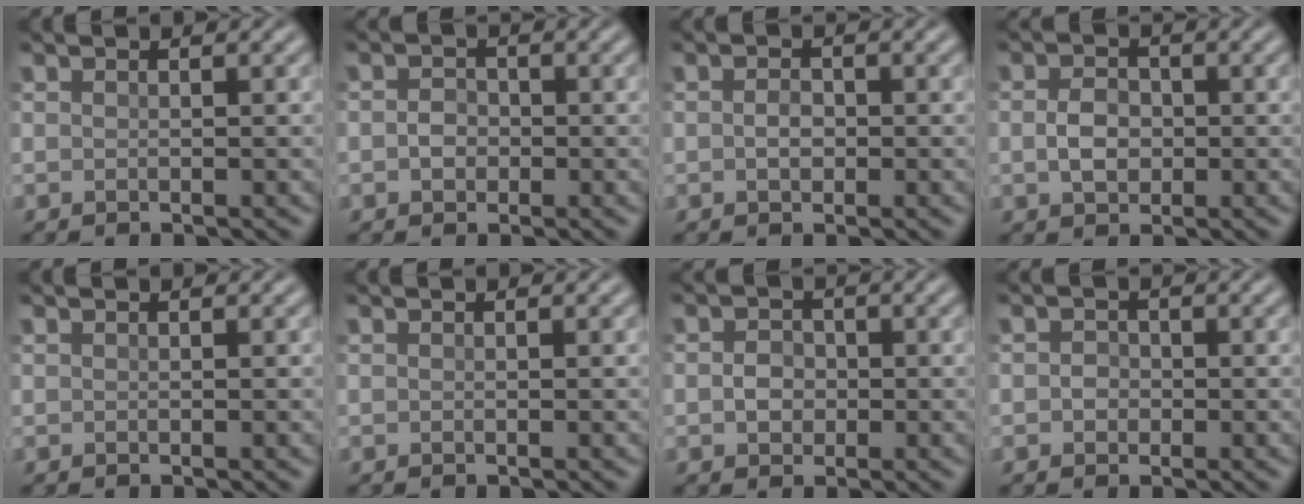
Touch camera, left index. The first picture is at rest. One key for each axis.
{"total": 1.7, "fx": -0.4, "fy": 1.5, "fz": 0.8, "tx": -0.015, "ty": 0.000, "tz": -0.011}
{"total": 1.5, "fx": -0.2, "fy": 1.1, "fz": 1.1, "tx": -0.021, "ty": 0.001, "tz": -0.007}
{"total": 2.9, "fx": -0.3, "fy": 2.2, "fz": 1.9, "tx": -0.039, "ty": 0.000, "tz": -0.009}
{"total": 0.0}
{"total": 0.0}
{"total": 2.1, "fx": -0.3, "fy": 1.8, "fz": 1.0, "tx": -0.017, "ty": 0.002, "tz": -0.010}
{"total": 1.4, "fx": -0.2, "fy": 1.3, "fz": 0.6, "tx": -0.005, "ty": 0.000, "tz": -0.009}